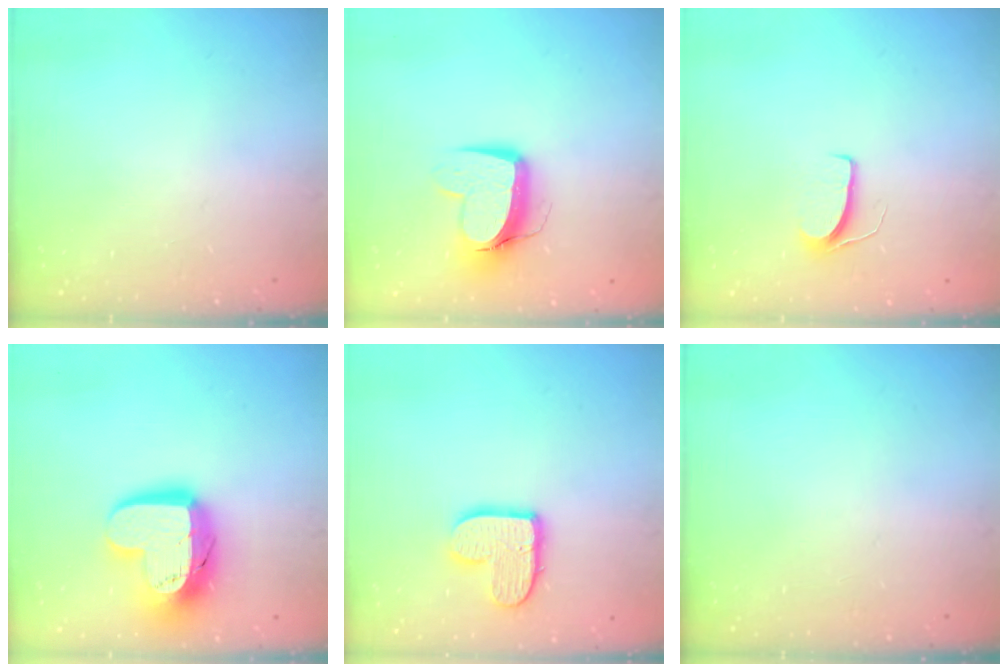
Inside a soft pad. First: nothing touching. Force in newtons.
{"total": 10.8, "press": 10.7, "slide": 1.1}
{"total": 6.2, "press": 6.2, "slide": 0.5}
{"total": 18.0, "press": 17.9, "slide": 1.2}
{"total": 11.1, "press": 11.1, "slide": 0.5}
{"total": 0.0}